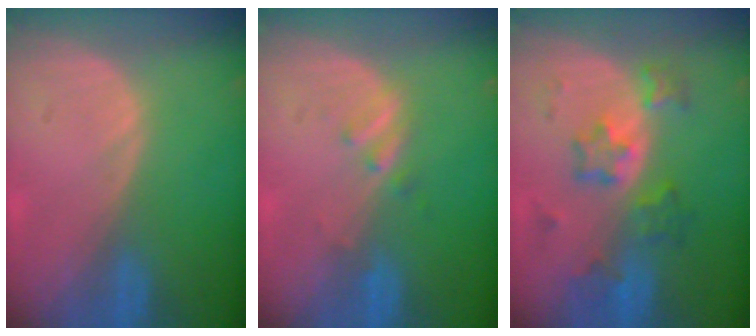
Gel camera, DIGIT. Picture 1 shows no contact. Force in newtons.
{"total": 1.9, "press": 1.9, "slide": 0.3}
{"total": 6.3, "press": 6.3, "slide": 0.5}